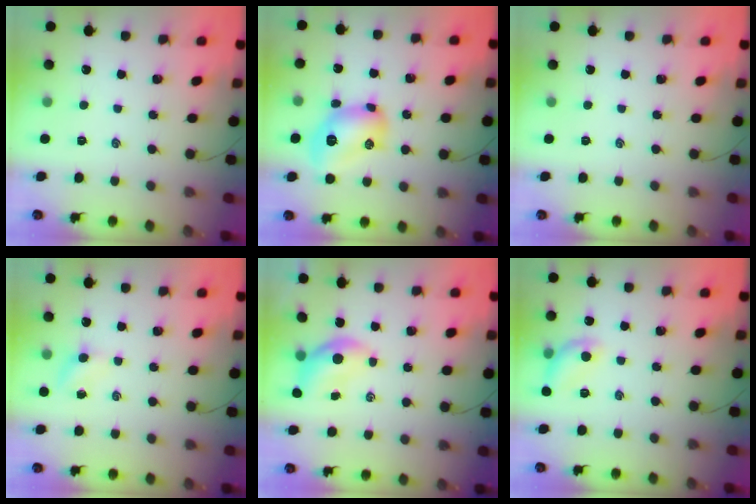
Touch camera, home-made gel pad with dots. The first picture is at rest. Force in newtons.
{"total": 10.5, "press": 10.4, "slide": 0.9}
{"total": 0.0}
{"total": 4.2, "press": 3.9, "slide": 1.3}
{"total": 5.6, "press": 5.5, "slide": 0.9}
{"total": 8.6, "press": 8.6, "slide": 0.2}